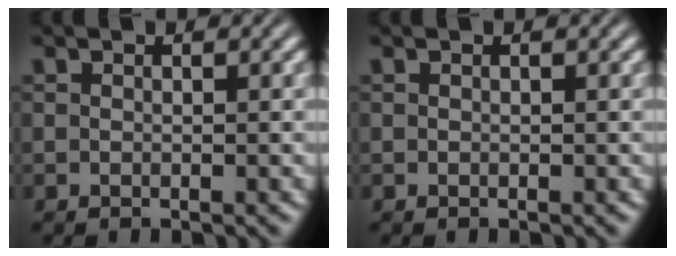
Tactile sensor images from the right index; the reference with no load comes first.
{"total": 0.0}